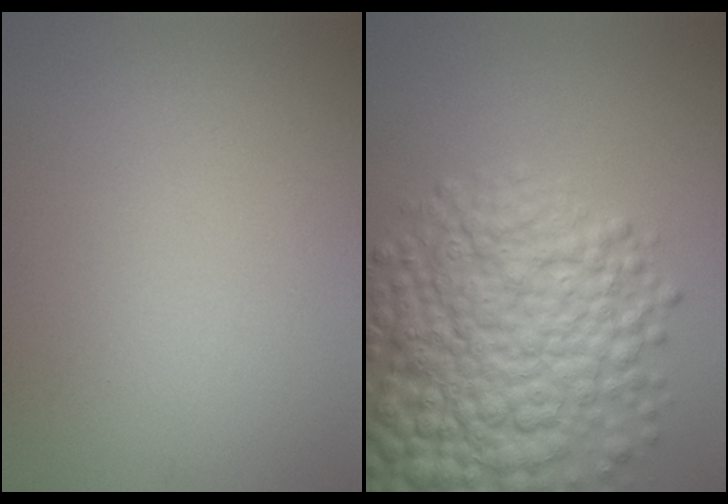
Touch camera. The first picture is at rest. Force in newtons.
{"total": 10.8, "press": 10.8, "slide": 0.3}